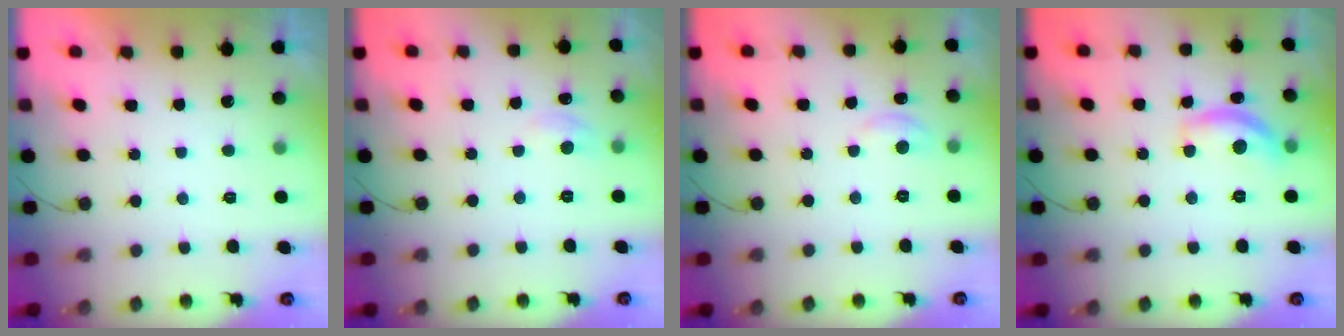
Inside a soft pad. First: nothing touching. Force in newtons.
{"total": 6.5, "press": 6.4, "slide": 0.7}
{"total": 3.6, "press": 3.5, "slide": 0.4}
{"total": 11.0, "press": 11.0, "slide": 0.5}